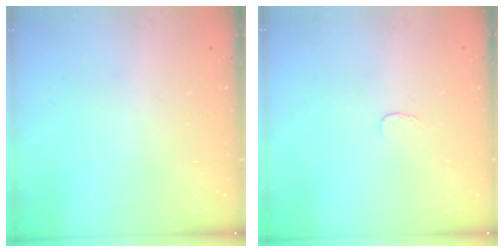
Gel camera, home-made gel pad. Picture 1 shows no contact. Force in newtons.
{"total": 2.6, "press": 2.6, "slide": 0.2}